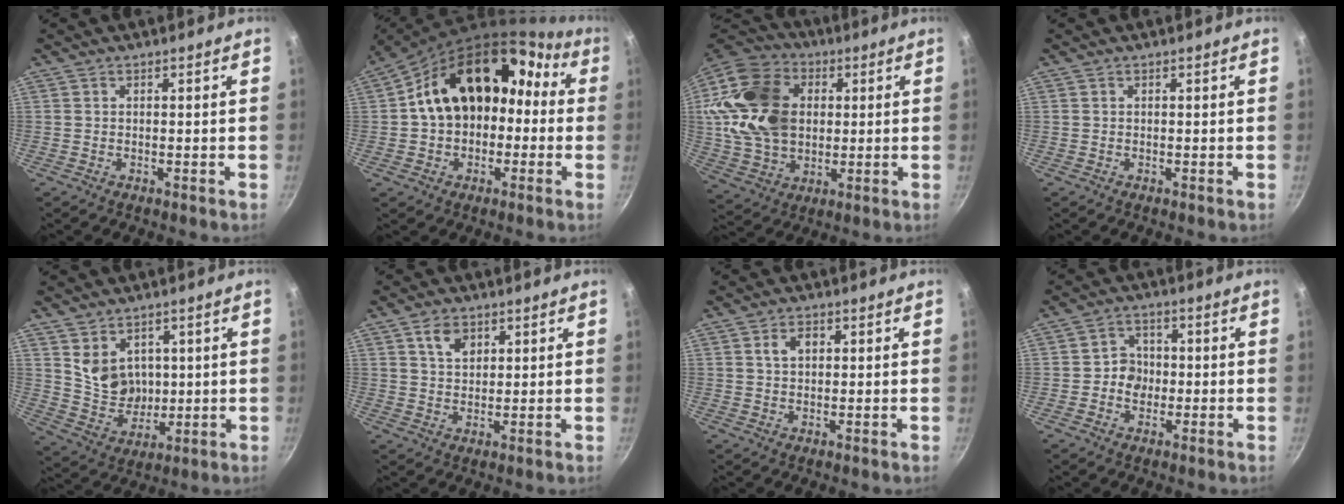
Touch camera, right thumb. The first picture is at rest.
{"total": 20.8, "force": [1.1, 15.3, 14.1], "torque": [-0.196, 0.073, 0.016]}
{"total": 22.0, "force": [3.3, 16.3, 14.4], "torque": [-0.255, 0.015, 0.062]}
{"total": 0.0}
{"total": 8.8, "force": [2.8, 7.1, 4.4], "torque": [-0.054, -0.029, 0.068]}
{"total": 4.8, "force": [2.4, 3.2, 2.7], "torque": [-0.031, -0.010, 0.044]}
{"total": 3.1, "force": [1.1, 2.1, 2.1], "torque": [-0.023, 0.001, 0.017]}
{"total": 4.8, "force": [-0.6, 4.3, 1.9], "torque": [0.003, 0.010, -0.017]}